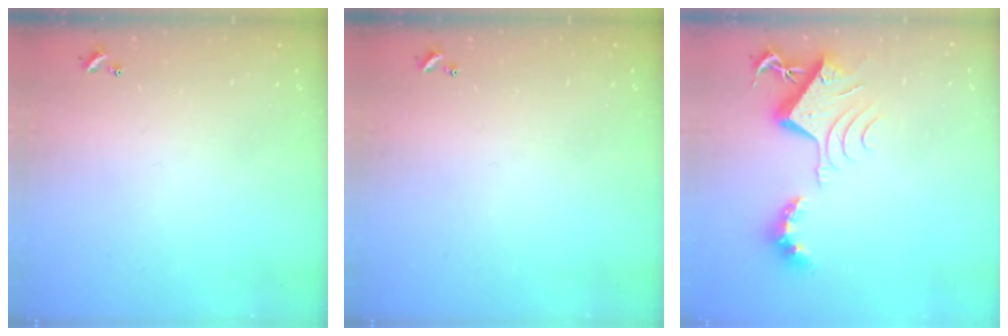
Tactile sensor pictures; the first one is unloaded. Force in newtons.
{"total": 0.0}
{"total": 9.4, "press": 9.3, "slide": 1.0}